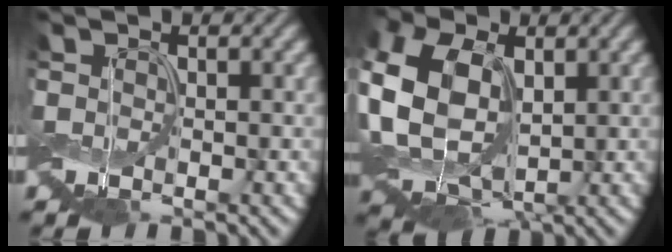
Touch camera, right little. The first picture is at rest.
{"total": 12.1, "force": [1.1, 8.3, 8.7], "torque": [-0.190, -0.003, 0.024]}